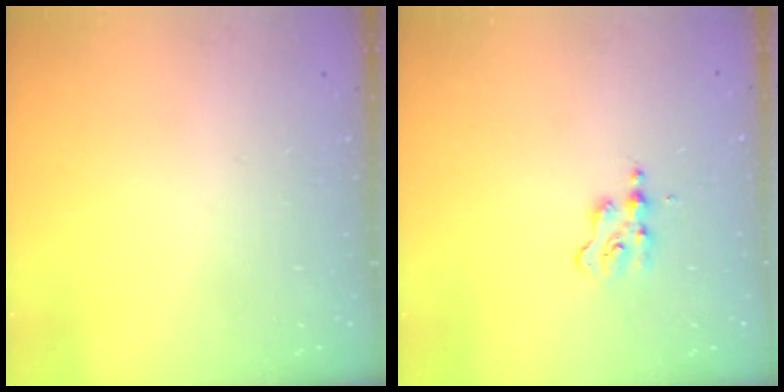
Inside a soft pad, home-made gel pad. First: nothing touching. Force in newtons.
{"total": 1.9, "press": 1.9, "slide": 0.2}